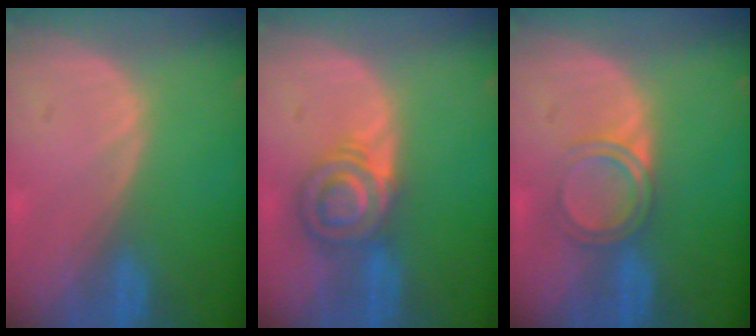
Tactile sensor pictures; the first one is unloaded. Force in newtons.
{"total": 6.1, "press": 6.0, "slide": 1.1}
{"total": 3.7, "press": 3.6, "slide": 0.3}